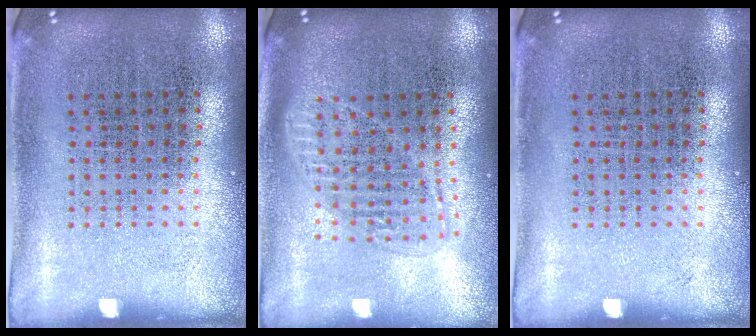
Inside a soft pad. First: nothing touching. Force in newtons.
{"total": 1.7, "press": 1.4, "slide": 0.9}
{"total": 0.0}